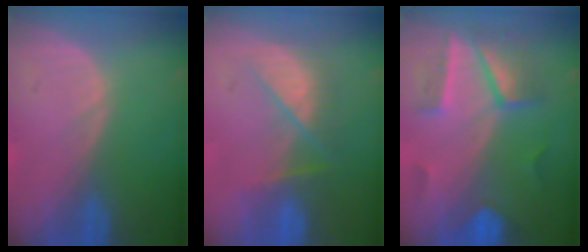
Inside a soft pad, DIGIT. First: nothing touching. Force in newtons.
{"total": 7.1, "press": 6.9, "slide": 1.3}
{"total": 6.8, "press": 6.8, "slide": 0.2}